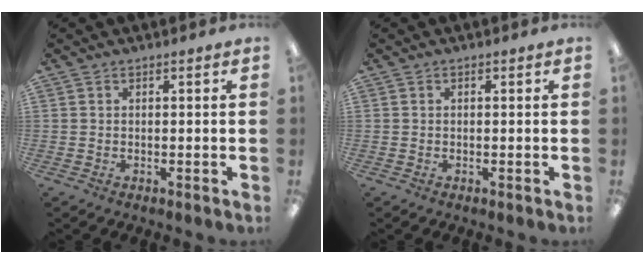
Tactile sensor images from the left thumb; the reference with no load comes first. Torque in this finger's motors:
{"motor_torque": [0.00, 0.00, -0.04, 0.04, 0.00]}